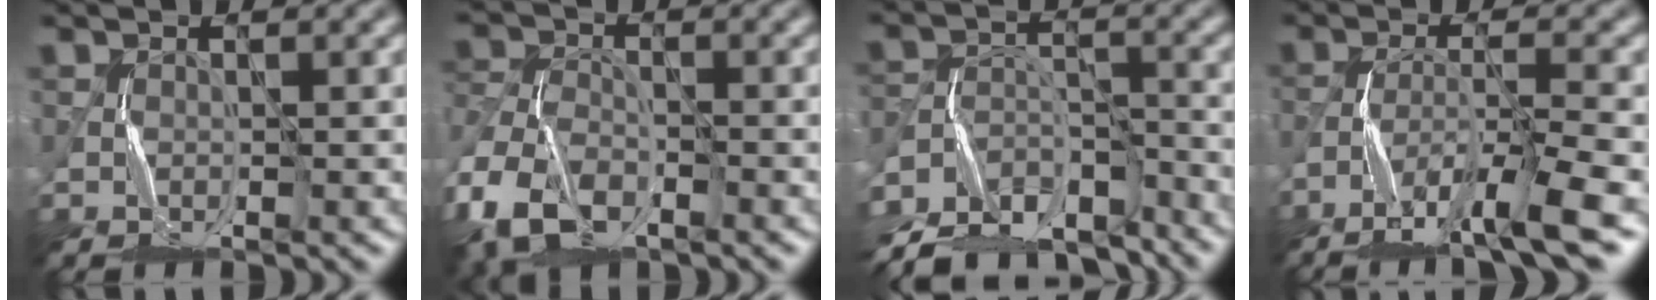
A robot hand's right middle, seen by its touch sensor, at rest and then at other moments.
{"total": 7.9, "force": [-4.1, 4.8, 4.8], "torque": [-0.109, -0.017, -0.092]}
{"total": 12.0, "force": [-10.5, 4.5, 3.7], "torque": [-0.057, -0.003, -0.162]}
{"total": 8.4, "force": [-5.6, 1.4, 6.0], "torque": [-0.098, 0.000, -0.095]}